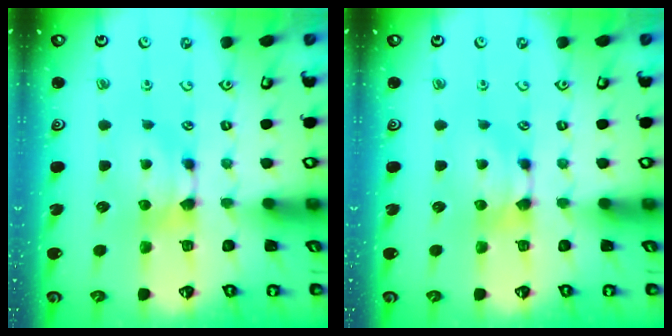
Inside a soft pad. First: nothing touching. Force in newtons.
{"total": 0.0}